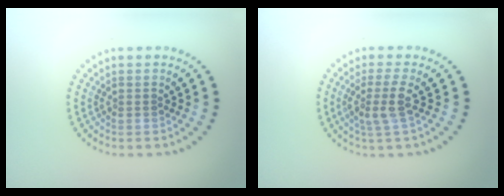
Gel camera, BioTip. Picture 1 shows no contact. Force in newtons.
{"total": 2.5, "press": 2.0, "slide": 1.5}